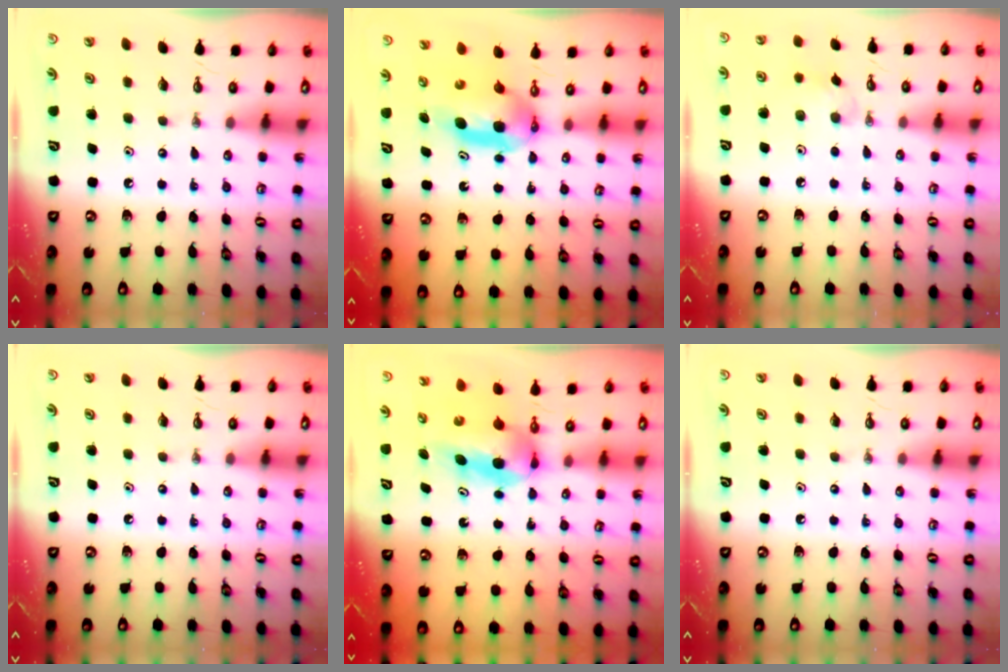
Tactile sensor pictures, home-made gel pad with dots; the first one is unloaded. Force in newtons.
{"total": 9.1, "press": 4.7, "slide": 7.8}
{"total": 6.6, "press": 6.6, "slide": 0.9}
{"total": 0.0}
{"total": 5.3, "press": 4.9, "slide": 2.0}
{"total": 0.0}